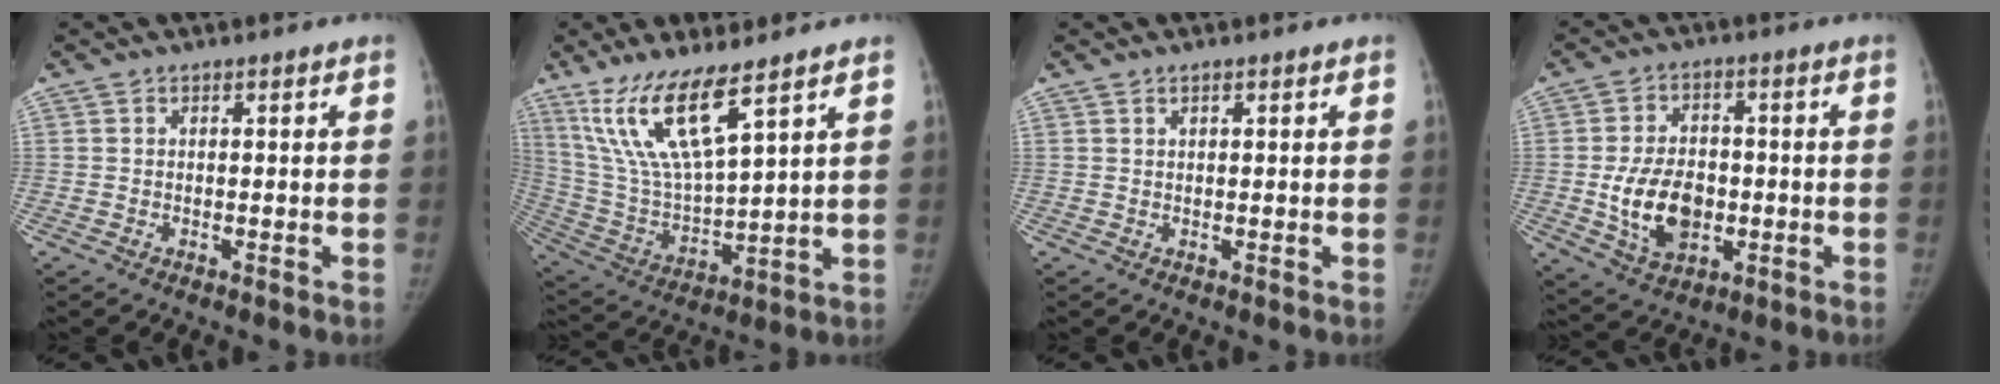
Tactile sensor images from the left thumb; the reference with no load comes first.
{"total": 15.6, "force": [9.6, 3.7, 11.8], "torque": [-0.235, -0.046, 0.205]}
{"total": 0.9, "force": [0.6, 0.3, 0.6], "torque": [-0.010, 0.000, 0.011]}
{"total": 12.1, "force": [-1.9, 8.3, 8.7], "torque": [-0.129, 0.005, -0.022]}